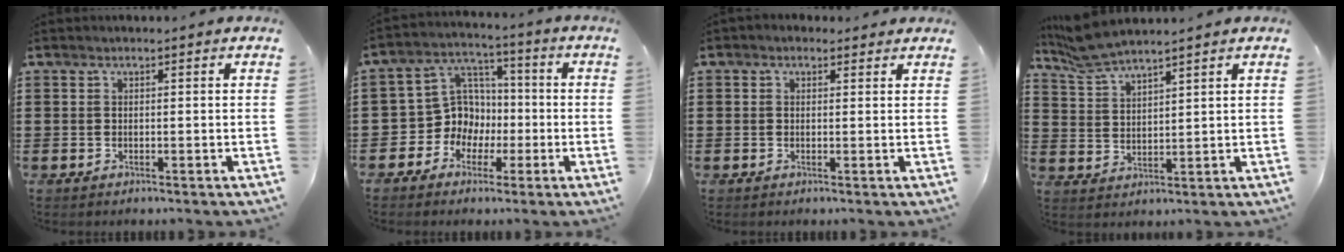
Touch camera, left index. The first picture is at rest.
{"total": 8.4, "force": [-1.6, 7.9, 2.1], "torque": [-0.077, 0.005, -0.029]}
{"total": 1.2, "force": [0.6, 1.0, 0.2], "torque": [-0.009, 0.007, 0.011]}
{"total": 5.0, "force": [4.7, 0.3, 1.6], "torque": [-0.047, -0.014, 0.086]}